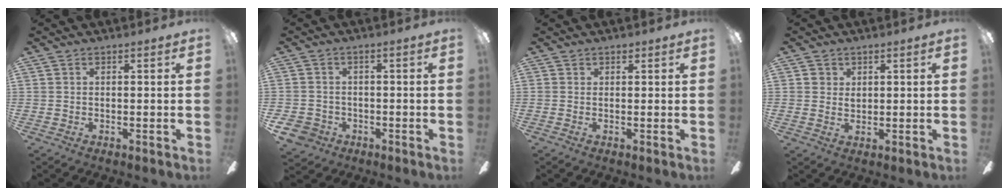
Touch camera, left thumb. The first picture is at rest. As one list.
[{"total": 5.4, "force": [-2.5, 4.6, 1.4], "torque": [-0.051, 0.015, -0.049]}, {"total": 0.7, "force": [0.5, 0.2, 0.4], "torque": [-0.001, -0.002, 0.007]}, {"total": 1.7, "force": [0.6, 1.4, 0.8], "torque": [-0.010, 0.001, 0.009]}]